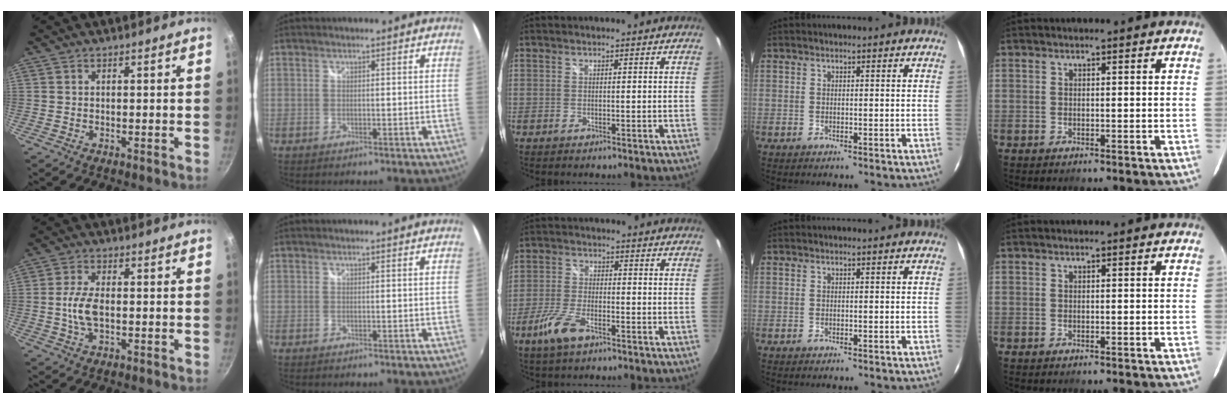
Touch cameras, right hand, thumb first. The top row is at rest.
{"thumb": {"total": 5.8, "force": [-0.4, 3.0, 5.0], "torque": [-0.101, 0.009, -0.012]}, "middle": {"total": 6.6, "force": [-4.0, 2.4, 4.6], "torque": [-0.114, -0.007, -0.081]}}